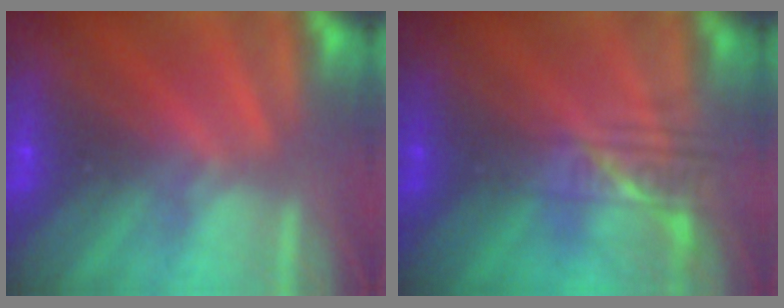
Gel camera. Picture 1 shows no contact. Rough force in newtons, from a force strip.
{"total": 2.3}